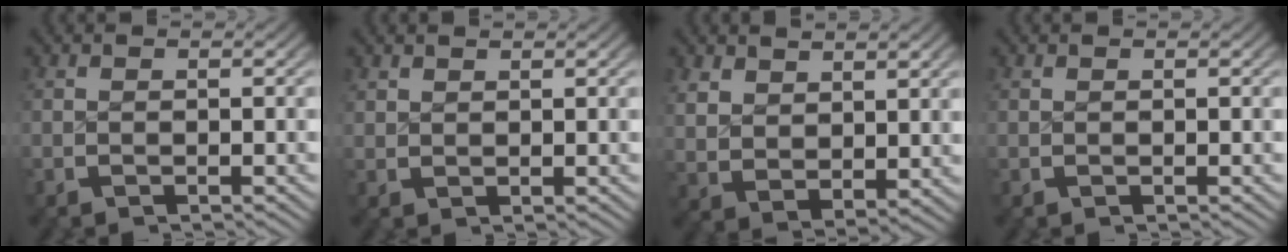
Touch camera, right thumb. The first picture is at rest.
{"total": 1.3, "force": [1.3, 0.2, 0.0], "torque": [0.006, 0.003, 0.030]}
{"total": 3.9, "force": [1.8, 2.6, 2.4], "torque": [-0.048, -0.015, 0.048]}
{"total": 0.0}